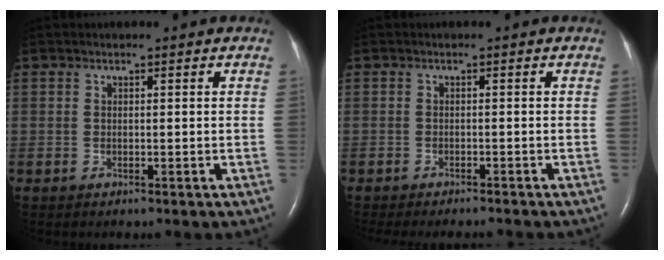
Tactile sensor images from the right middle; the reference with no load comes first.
{"total": 7.2, "force": [-6.6, 1.0, 2.6], "torque": [-0.028, -0.011, -0.089]}